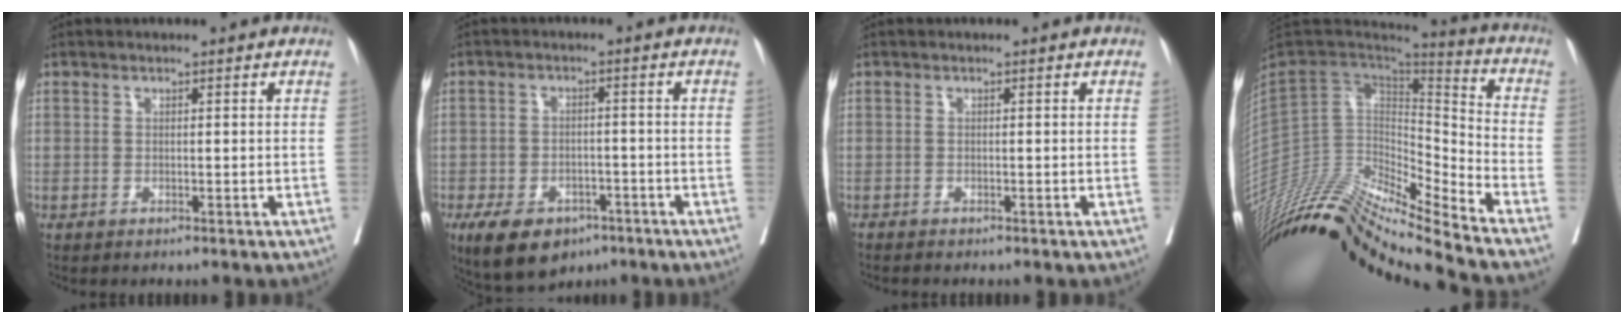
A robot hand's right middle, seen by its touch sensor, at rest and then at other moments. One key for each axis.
{"total": 9.6, "fx": -6.0, "fy": 5.5, "fz": 5.1, "tx": -0.088, "ty": 0.003, "tz": -0.092}
{"total": 0.9, "fx": -0.9, "fy": 0.1, "fz": 0.2, "tx": -0.009, "ty": -0.003, "tz": -0.016}
{"total": 23.6, "fx": -21.3, "fy": 0.3, "fz": 10.2, "tx": -0.197, "ty": 0.005, "tz": -0.375}